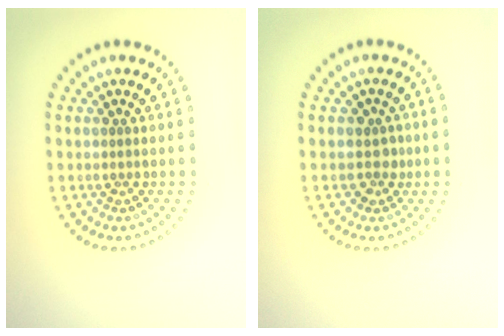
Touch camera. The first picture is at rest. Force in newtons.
{"total": 1.6, "press": 1.4, "slide": 0.8}